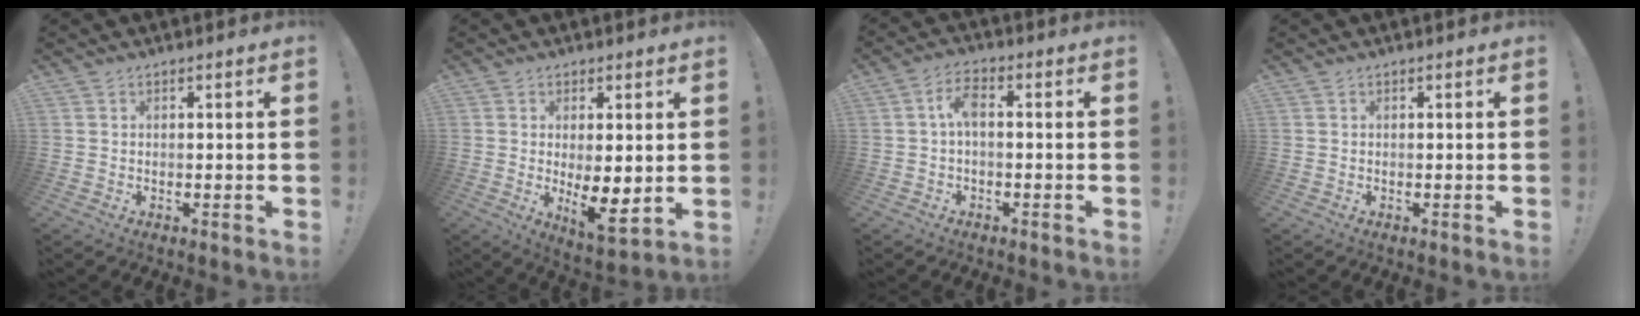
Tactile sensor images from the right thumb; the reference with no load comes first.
{"total": 8.6, "force": [-0.2, 2.9, 8.1], "torque": [-0.108, -0.017, 0.000]}
{"total": 4.9, "force": [-0.1, 2.0, 4.5], "torque": [-0.090, 0.009, -0.003]}
{"total": 0.0}